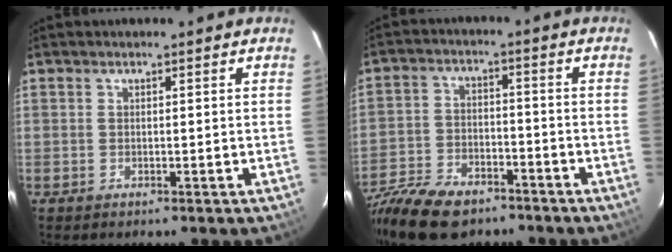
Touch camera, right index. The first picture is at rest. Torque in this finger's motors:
{"motor_torque": [1.11, -1.03, 0.45, 0.05]}